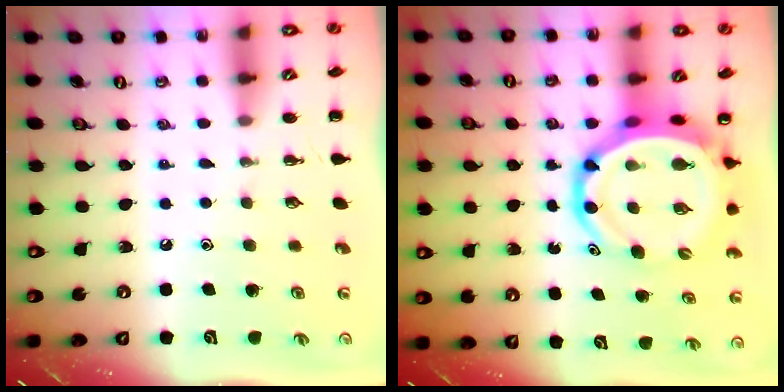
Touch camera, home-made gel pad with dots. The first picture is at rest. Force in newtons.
{"total": 12.6, "press": 12.1, "slide": 3.5}